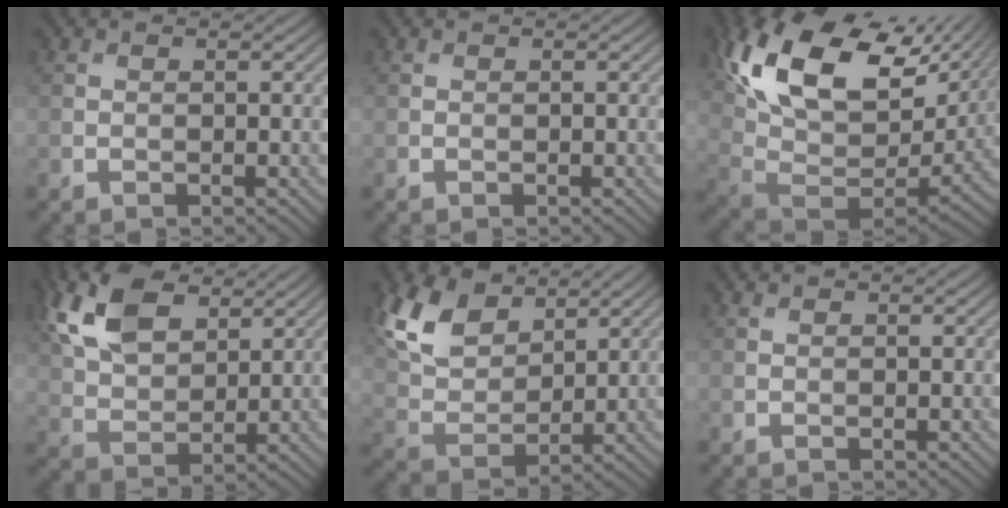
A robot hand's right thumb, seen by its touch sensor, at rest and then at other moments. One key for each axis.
{"total": 0.0}
{"total": 20.5, "fx": 8.7, "fy": 12.0, "fz": 14.1, "tx": -0.280, "ty": 0.004, "tz": 0.175}
{"total": 11.1, "fx": 5.6, "fy": 6.1, "fz": 7.4, "tx": -0.196, "ty": 0.020, "tz": 0.113}
{"total": 10.0, "fx": 6.0, "fy": 5.4, "fz": 5.9, "tx": -0.153, "ty": 0.011, "tz": 0.119}
{"total": 0.0}